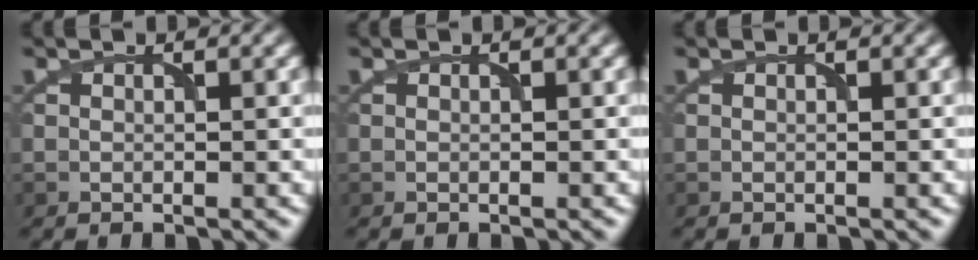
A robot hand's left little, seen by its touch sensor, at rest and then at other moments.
{"total": 0.0}
{"total": 0.0}